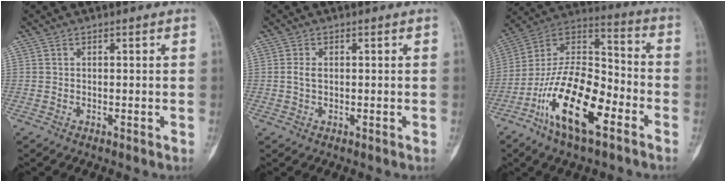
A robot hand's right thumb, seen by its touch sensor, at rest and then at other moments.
{"total": 1.8, "force": [0.1, 1.1, 1.4], "torque": [-0.024, 0.003, 0.000]}
{"total": 20.2, "force": [-9.4, 8.4, 15.8], "torque": [-0.282, 0.063, -0.173]}